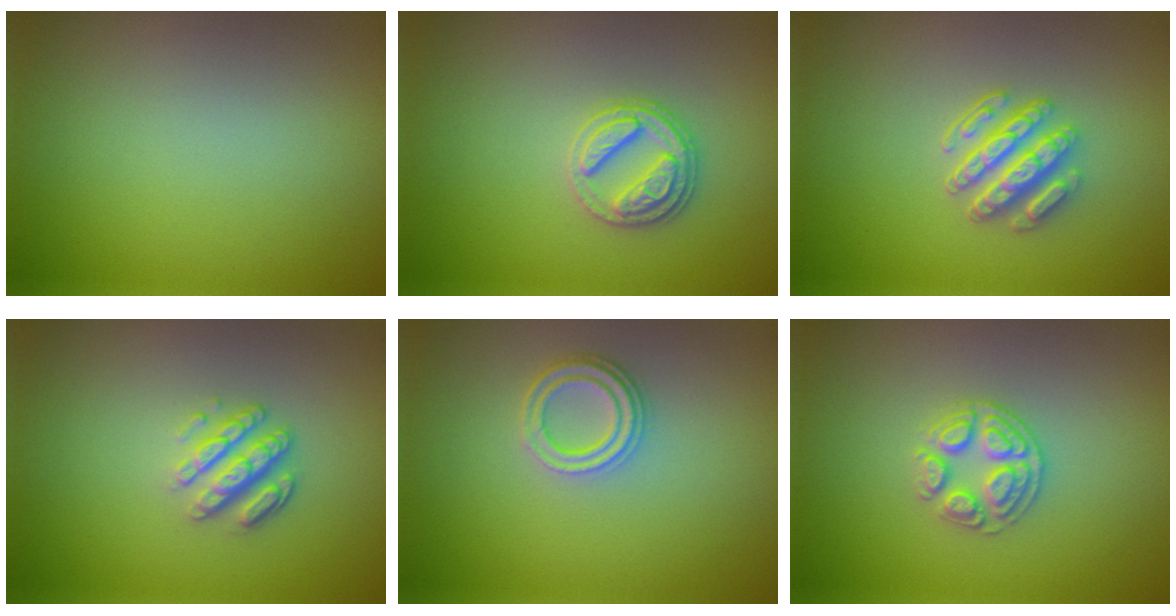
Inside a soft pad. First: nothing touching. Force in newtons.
{"total": 2.8, "press": 2.8, "slide": 0.5}
{"total": 3.8, "press": 3.2, "slide": 2.0}
{"total": 3.4, "press": 2.5, "slide": 2.4}
{"total": 2.8, "press": 2.3, "slide": 1.6}
{"total": 2.9, "press": 2.7, "slide": 1.0}